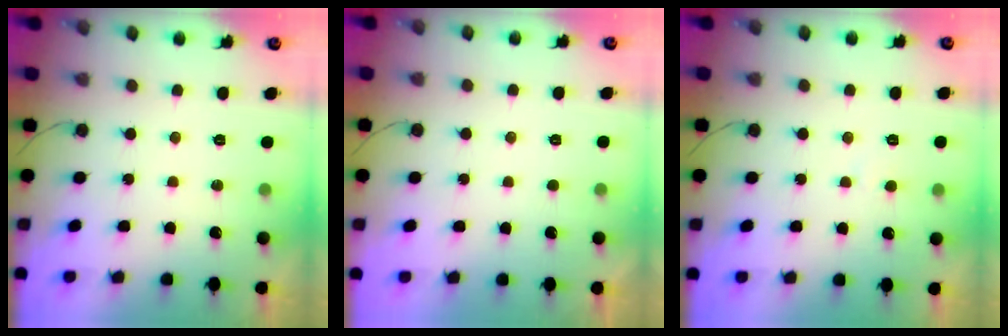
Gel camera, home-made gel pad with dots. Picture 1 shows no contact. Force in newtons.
{"total": 1.4, "press": 1.4, "slide": 0.3}
{"total": 3.6, "press": 3.6, "slide": 0.3}